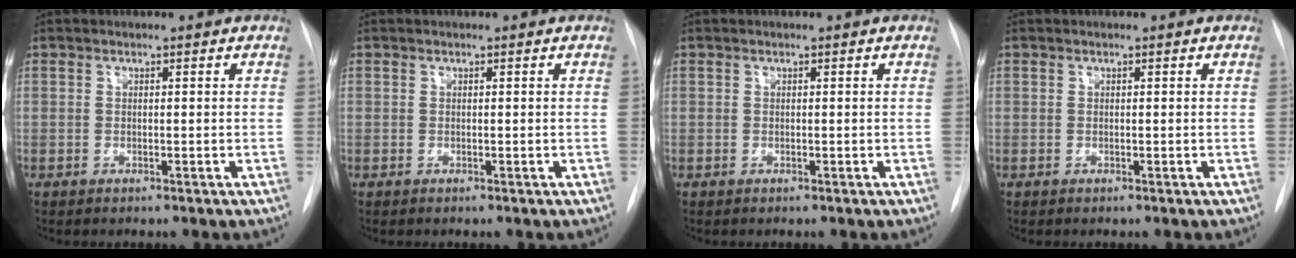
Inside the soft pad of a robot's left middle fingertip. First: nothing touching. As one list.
[{"total": 0.0}, {"total": 0.0}, {"total": 0.0}]